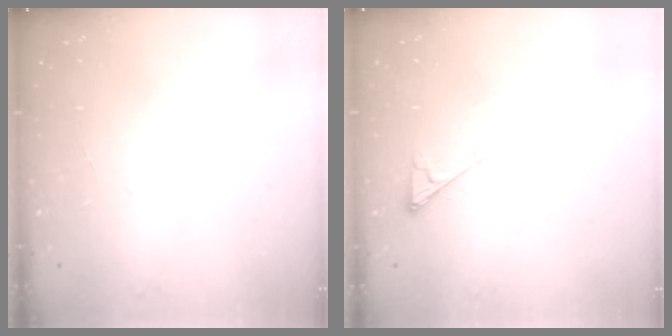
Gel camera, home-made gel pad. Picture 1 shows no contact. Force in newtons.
{"total": 2.8, "press": 2.7, "slide": 0.4}